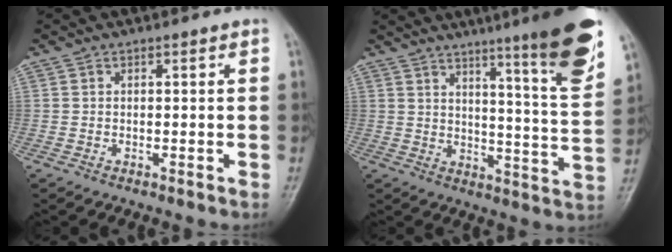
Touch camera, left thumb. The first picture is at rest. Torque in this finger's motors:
{"motor_torque": [2.52, 0.97, 1.55, -1.22, 0.41]}